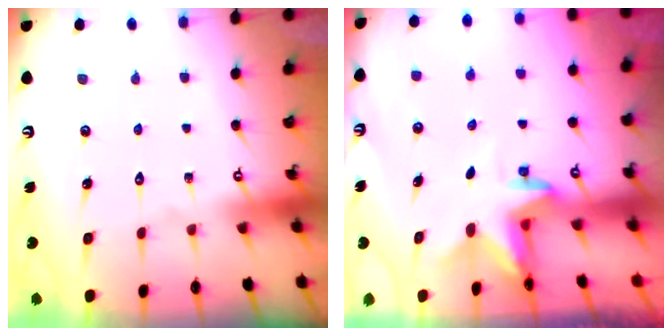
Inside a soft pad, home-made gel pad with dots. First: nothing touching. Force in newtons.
{"total": 2.4, "press": 2.3, "slide": 0.4}